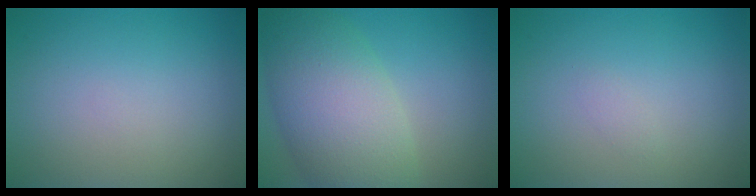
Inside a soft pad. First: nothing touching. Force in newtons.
{"total": 8.6, "press": 8.6, "slide": 0.7}
{"total": 0.5, "press": 0.5, "slide": 0.0}